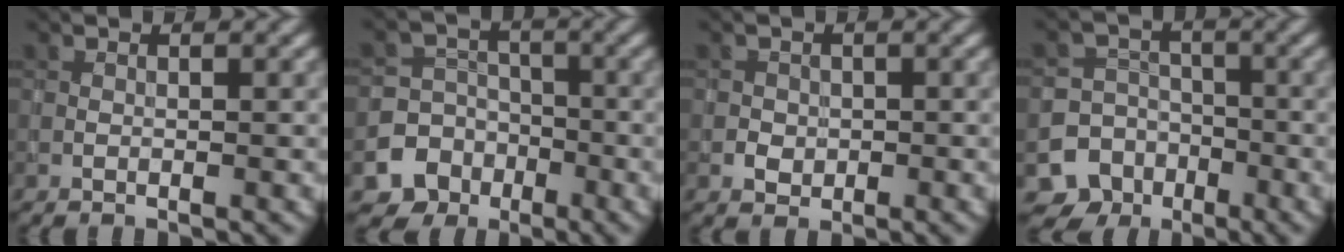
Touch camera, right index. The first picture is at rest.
{"total": 6.8, "force": [-3.8, 5.6, 0.8], "torque": [-0.001, -0.012, -0.077]}
{"total": 1.4, "force": [-0.2, 1.3, 0.3], "torque": [0.005, 0.001, -0.007]}
{"total": 8.5, "force": [-5.1, 6.8, 0.8], "torque": [-0.003, -0.024, -0.096]}